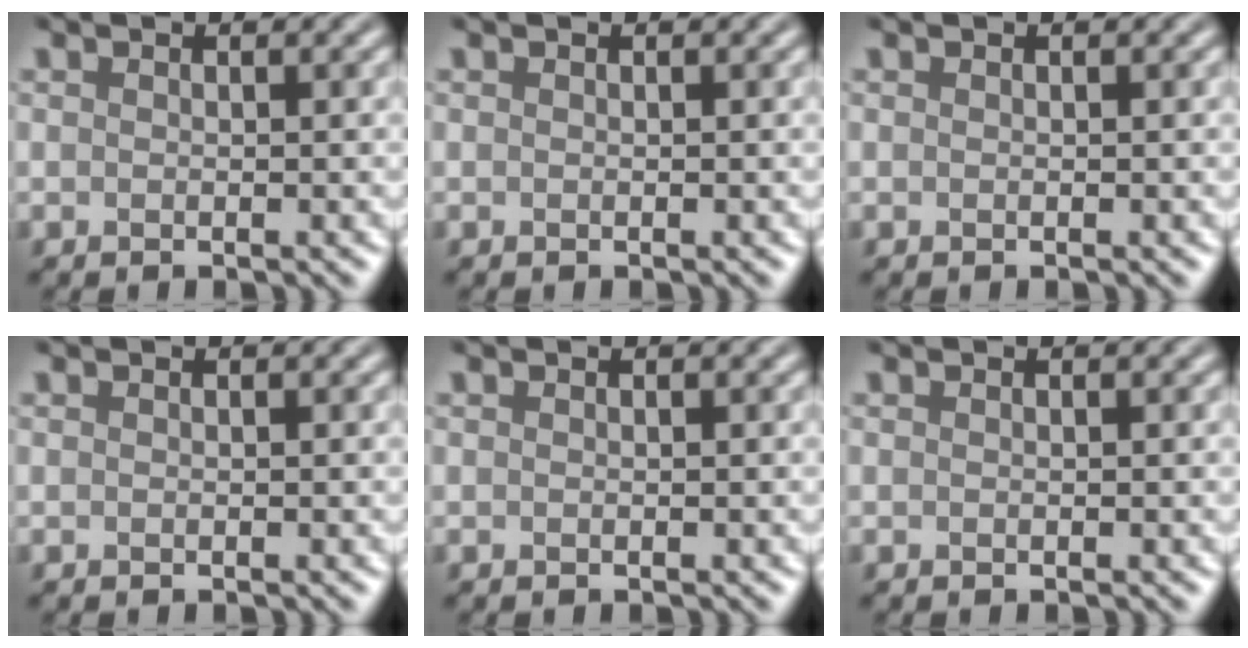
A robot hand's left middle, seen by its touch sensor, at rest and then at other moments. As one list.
[{"total": 0.0}, {"total": 0.0}, {"total": 0.0}, {"total": 0.0}, {"total": 0.0}]